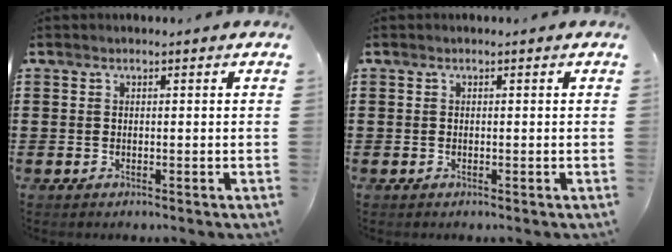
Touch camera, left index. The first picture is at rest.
{"total": 0.0}